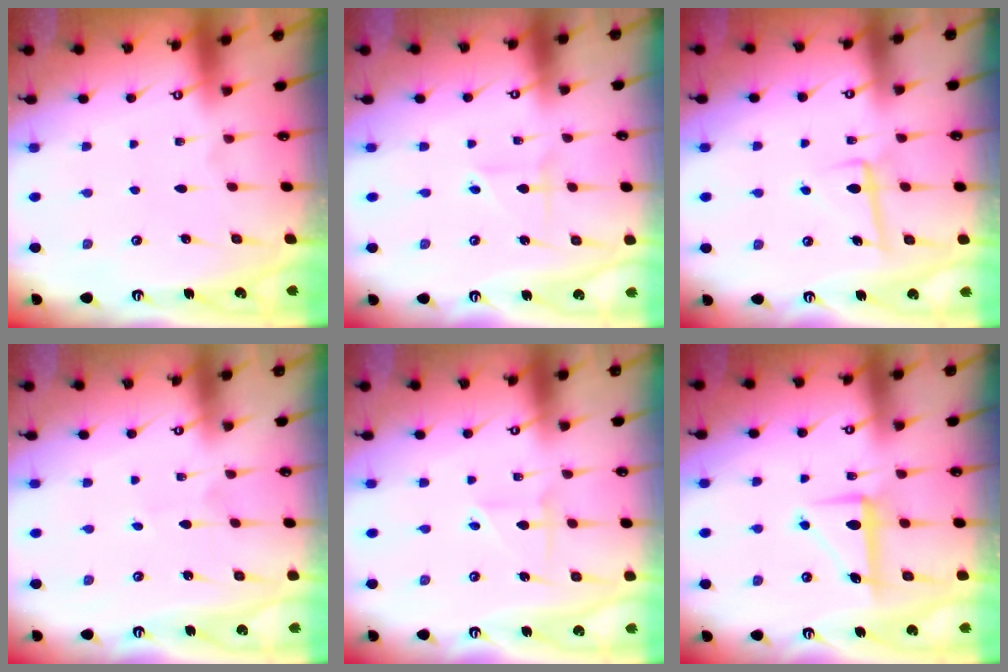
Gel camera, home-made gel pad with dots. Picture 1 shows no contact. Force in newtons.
{"total": 2.2, "press": 2.2, "slide": 0.3}
{"total": 6.5, "press": 6.4, "slide": 1.5}
{"total": 2.2, "press": 2.1, "slide": 0.2}
{"total": 2.3, "press": 2.3, "slide": 0.4}
{"total": 7.7, "press": 7.6, "slide": 1.2}